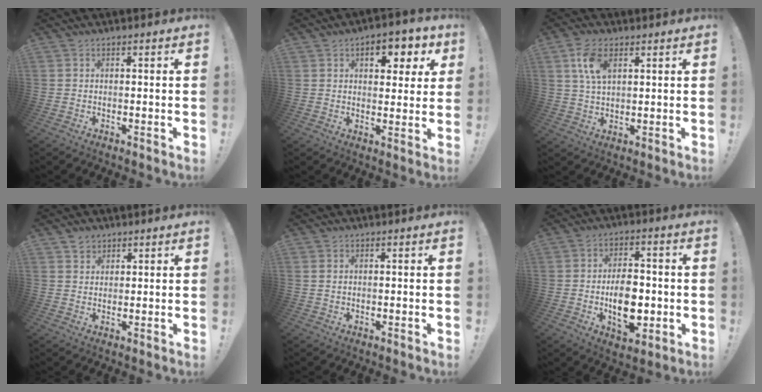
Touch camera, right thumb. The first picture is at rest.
{"total": 8.4, "force": [3.5, 4.9, 5.8], "torque": [-0.060, -0.013, 0.054]}
{"total": 8.2, "force": [3.5, 4.6, 5.8], "torque": [-0.108, -0.006, 0.065]}
{"total": 2.9, "force": [2.1, 1.9, 0.2], "torque": [-0.001, -0.010, 0.039]}
{"total": 1.2, "force": [0.5, 0.9, 0.7], "torque": [-0.009, 0.001, 0.008]}
{"total": 12.6, "force": [-2.3, 7.7, 9.8], "torque": [-0.166, 0.006, -0.037]}